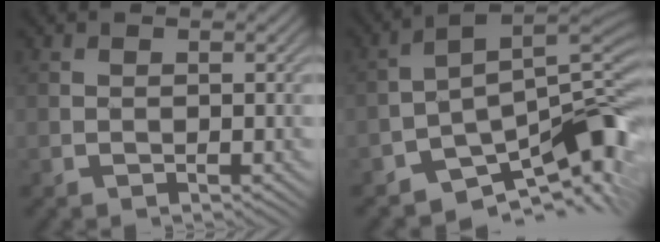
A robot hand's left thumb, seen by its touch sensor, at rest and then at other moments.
{"total": 10.3, "force": [-6.0, 4.2, 7.2], "torque": [-0.092, 0.001, -0.101]}